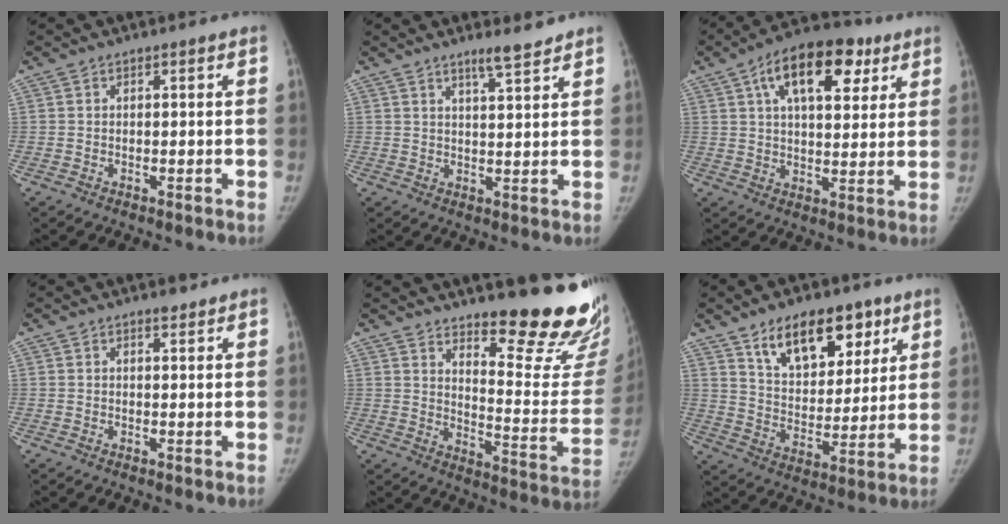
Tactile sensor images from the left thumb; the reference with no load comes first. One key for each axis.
{"total": 4.7, "fx": 3.8, "fy": 0.5, "fz": 2.6, "tx": -0.036, "ty": -0.029, "tz": 0.060}
{"total": 17.0, "fx": 7.7, "fy": 8.7, "fz": 12.4, "tx": -0.160, "ty": -0.002, "tz": 0.116}
{"total": 1.5, "fx": 1.3, "fy": 0.6, "fz": 0.6, "tx": -0.006, "ty": -0.009, "tz": 0.019}
{"total": 21.8, "fx": 17.6, "fy": 4.6, "fz": 12.1, "tx": -0.125, "ty": -0.167, "tz": 0.230}
{"total": 16.7, "fx": 9.8, "fy": 9.4, "fz": 9.9, "tx": -0.096, "ty": -0.045, "tz": 0.167}